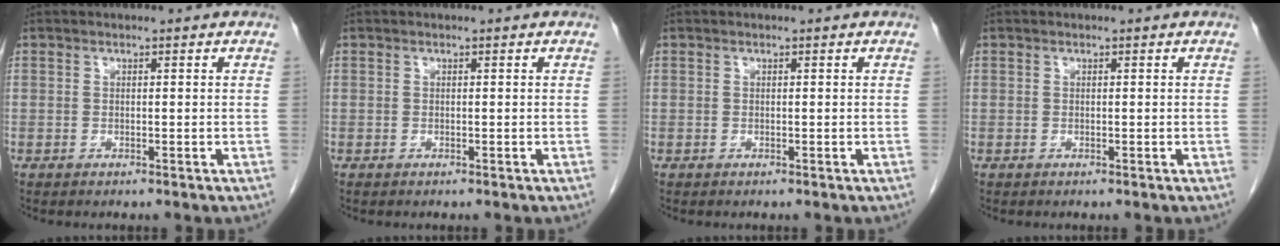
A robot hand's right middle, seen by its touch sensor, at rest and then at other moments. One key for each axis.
{"total": 0.0}
{"total": 0.0}
{"total": 0.0}